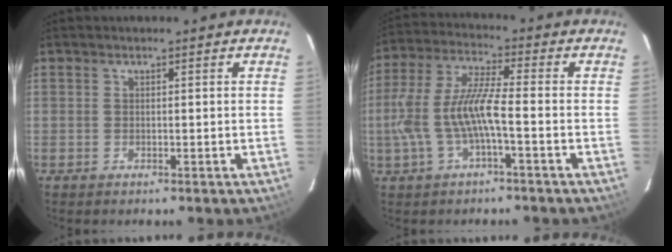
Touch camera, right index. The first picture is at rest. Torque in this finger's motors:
{"motor_torque": [0.65, -0.35, 0.73, 0.21]}